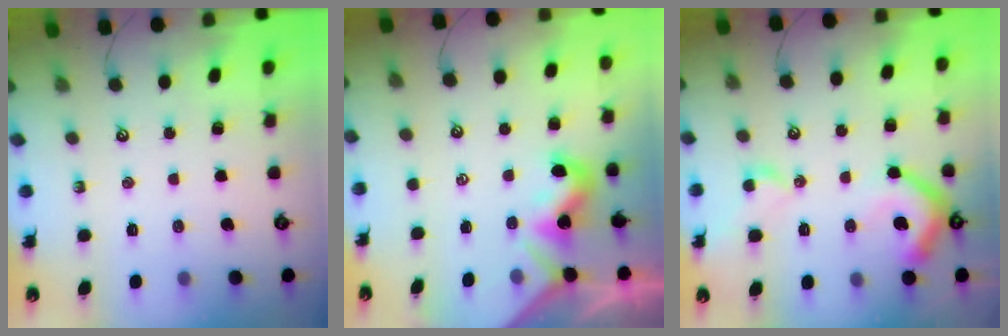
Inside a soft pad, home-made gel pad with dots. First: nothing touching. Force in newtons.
{"total": 1.7, "press": 1.7, "slide": 0.2}
{"total": 11.1, "press": 11.0, "slide": 1.2}